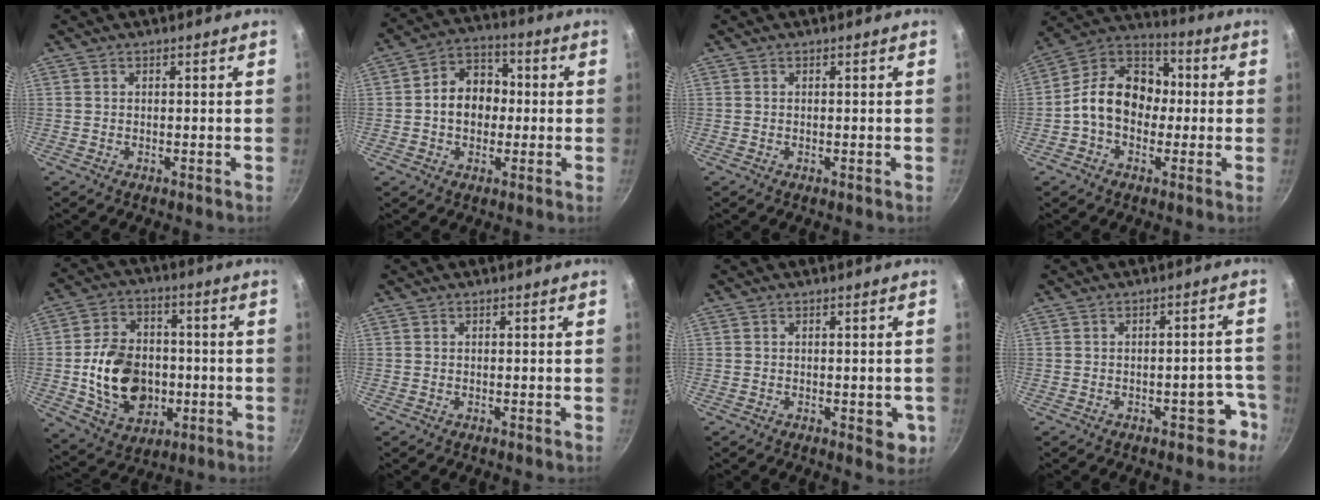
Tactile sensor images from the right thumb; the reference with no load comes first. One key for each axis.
{"total": 10.3, "fx": -0.2, "fy": 8.0, "fz": 6.5, "tx": -0.063, "ty": 0.025, "tz": -0.017}
{"total": 0.0}
{"total": 14.6, "fx": -0.9, "fy": 11.2, "fz": 9.4, "tx": -0.107, "ty": 0.041, "tz": -0.040}
{"total": 17.1, "fx": -1.9, "fy": 12.8, "fz": 11.1, "tx": -0.162, "ty": 0.020, "tz": -0.023}
{"total": 0.0}
{"total": 3.9, "fx": -0.9, "fy": 2.1, "fz": 3.2, "tx": -0.023, "ty": -0.002, "tz": -0.012}
{"total": 4.9, "fx": -2.9, "fy": 2.6, "fz": 2.9, "tx": 0.010, "ty": 0.041, "tz": -0.024}